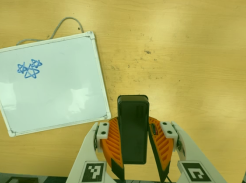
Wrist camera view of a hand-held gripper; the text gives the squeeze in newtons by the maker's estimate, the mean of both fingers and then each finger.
{"total": 9.0, "left": 7.4, "right": 10.5}